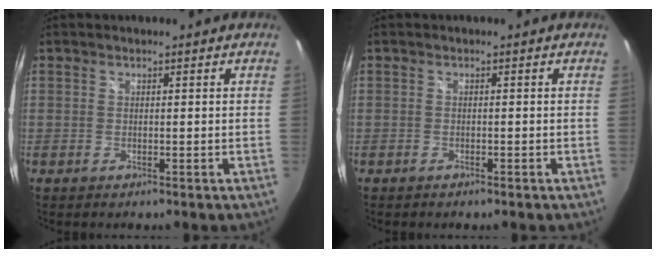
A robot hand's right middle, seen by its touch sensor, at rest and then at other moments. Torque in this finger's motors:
{"motor_torque": [-0.50, -0.16, -0.01, -0.01]}